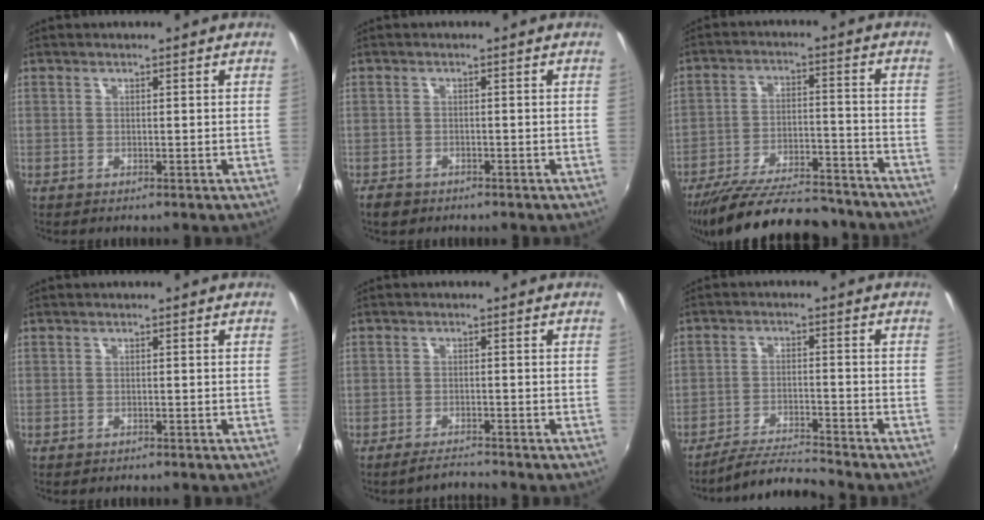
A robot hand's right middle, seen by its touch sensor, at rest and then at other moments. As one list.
[{"total": 2.5, "force": [-1.6, 1.8, 0.9], "torque": [-0.024, -0.003, -0.024]}, {"total": 23.5, "force": [-20.3, 5.8, 10.2], "torque": [-0.192, -0.019, -0.288]}, {"total": 0.7, "force": [-0.6, 0.3, 0.1], "torque": [-0.006, 0.001, -0.008]}, {"total": 2.3, "force": [-2.3, 0.1, 0.3], "torque": [-0.016, -0.003, -0.042]}, {"total": 6.4, "force": [-6.2, -0.7, 1.2], "torque": [-0.048, 0.008, -0.112]}]